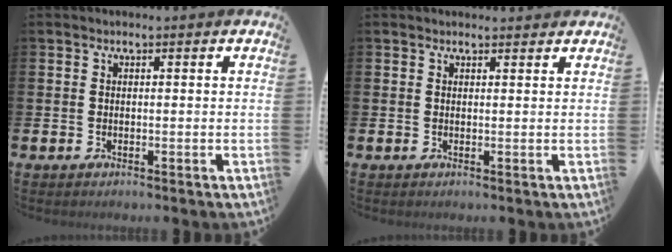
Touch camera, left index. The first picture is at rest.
{"total": 0.9, "force": [0.9, 0.2, 0.1], "torque": [0.008, -0.002, 0.014]}